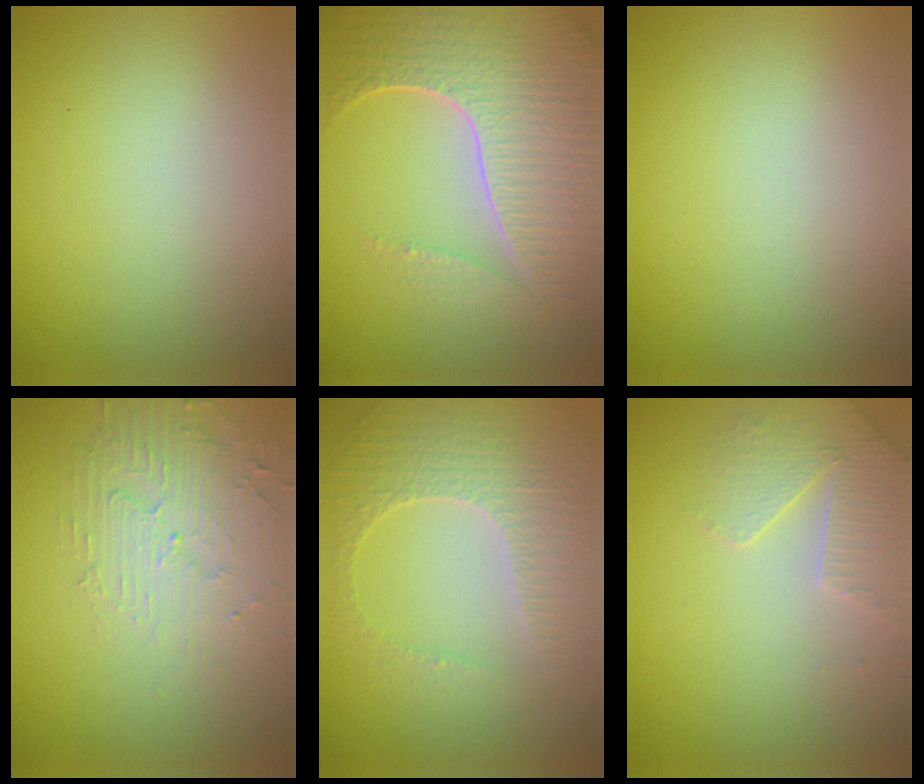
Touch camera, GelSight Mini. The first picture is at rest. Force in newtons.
{"total": 7.7, "press": 5.6, "slide": 5.2}
{"total": 0.0}
{"total": 3.8, "press": 3.4, "slide": 1.8}
{"total": 3.4, "press": 3.2, "slide": 1.4}
{"total": 3.2, "press": 3.1, "slide": 0.8}